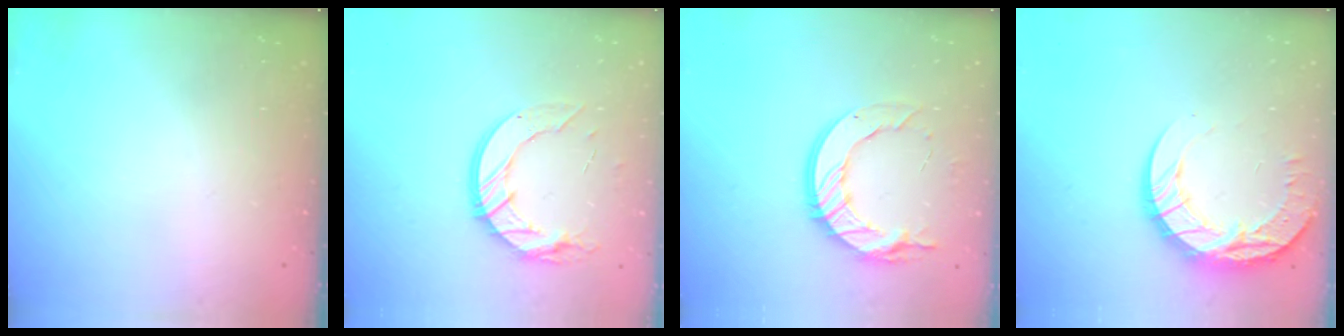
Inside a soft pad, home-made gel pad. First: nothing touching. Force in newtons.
{"total": 12.9, "press": 12.9, "slide": 0.8}
{"total": 14.6, "press": 14.5, "slide": 0.9}
{"total": 17.9, "press": 17.8, "slide": 1.4}